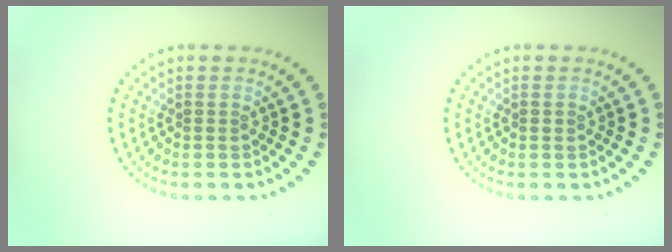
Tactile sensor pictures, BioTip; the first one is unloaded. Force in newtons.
{"total": 0.6, "press": 0.6, "slide": 0.1}